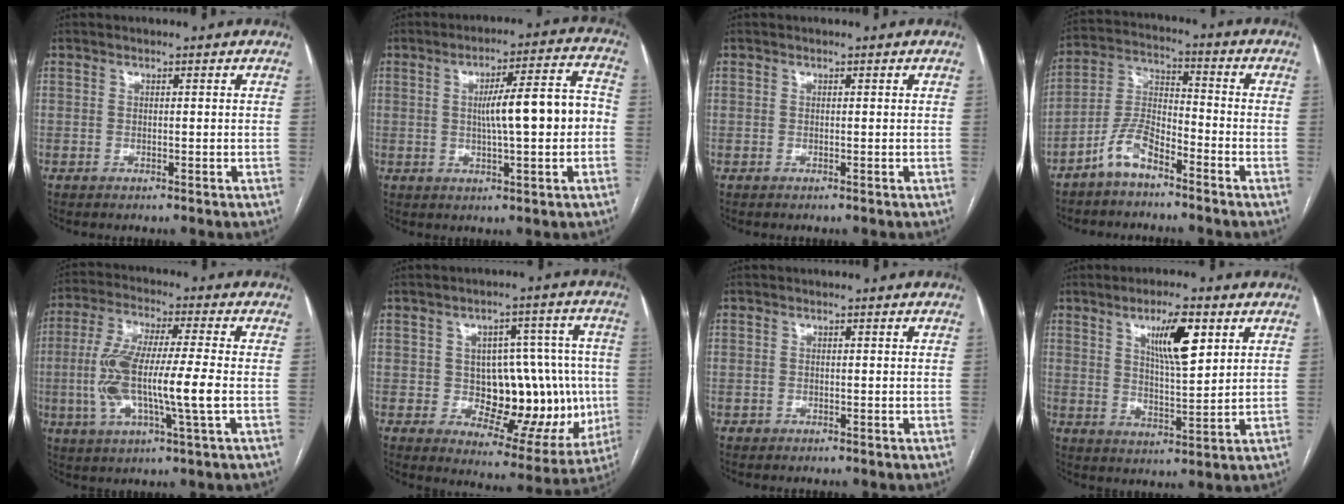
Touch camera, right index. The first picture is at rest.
{"total": 10.4, "force": [-0.4, 1.5, 10.3], "torque": [-0.154, 0.027, -0.004]}
{"total": 0.0}
{"total": 7.3, "force": [-5.1, 2.5, 4.5], "torque": [-0.105, 0.007, -0.105]}
{"total": 13.4, "force": [-1.7, 1.4, 13.2], "torque": [-0.271, 0.005, -0.033]}
{"total": 15.8, "force": [-1.2, 8.0, 13.6], "torque": [-0.162, 0.026, 0.002]}
{"total": 0.6, "force": [-0.1, 0.6, -0.1], "torque": [0.001, 0.007, -0.002]}
{"total": 8.8, "force": [4.0, 1.7, 7.6], "torque": [-0.132, -0.002, 0.070]}